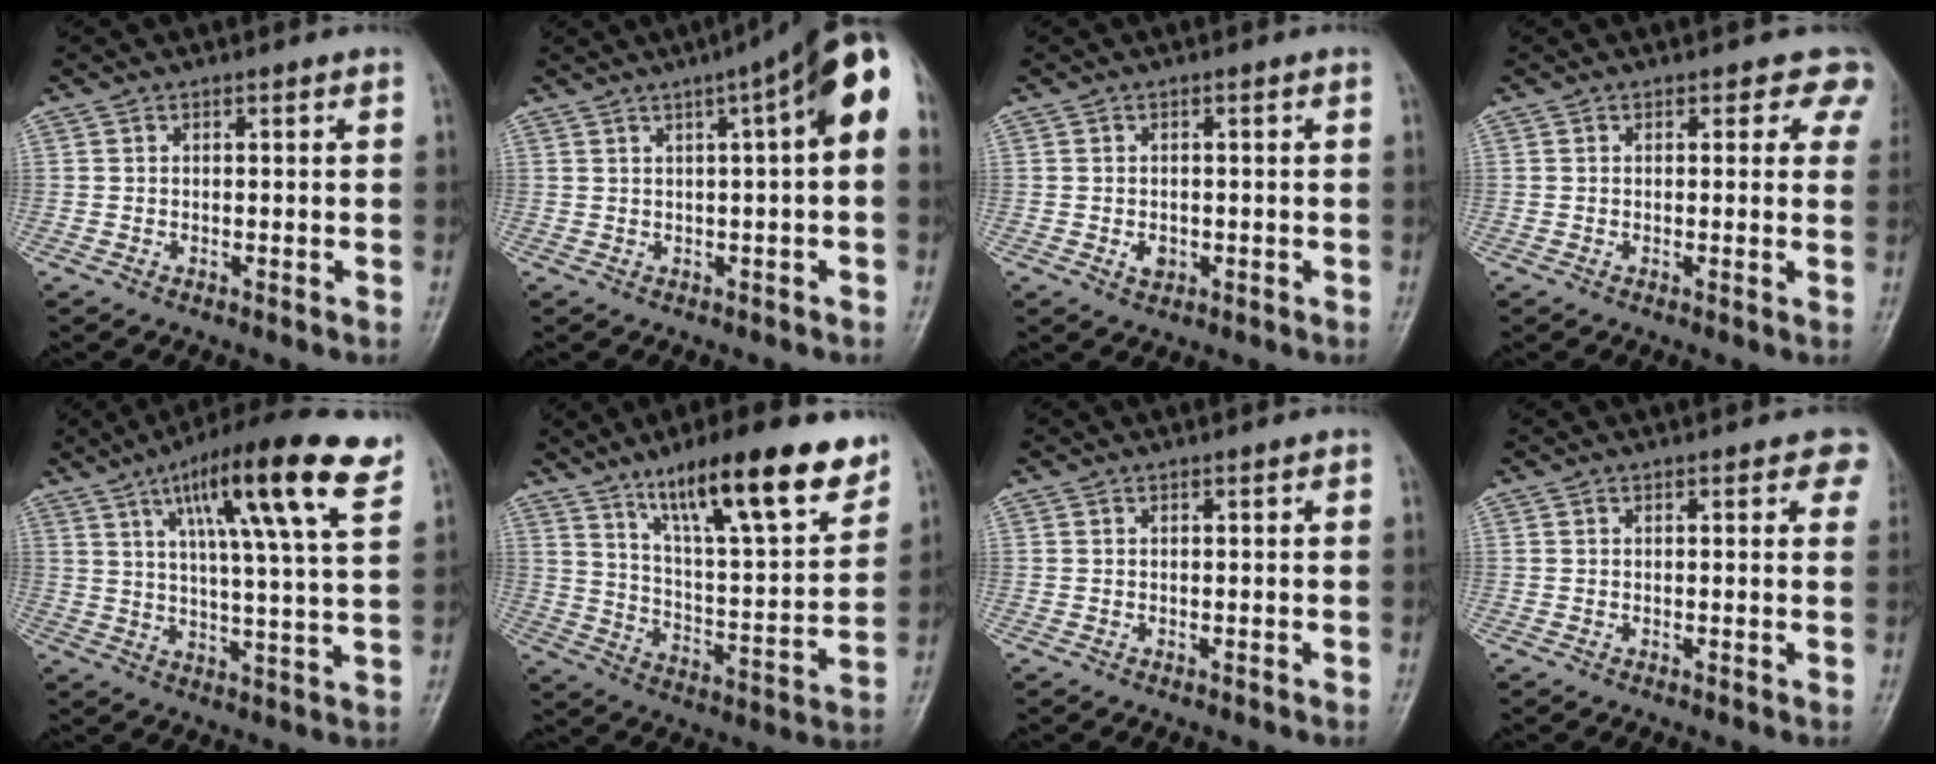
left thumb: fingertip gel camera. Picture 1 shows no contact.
{"total": 12.6, "force": [3.3, 2.5, 11.9], "torque": [-0.153, 0.032, 0.033]}
{"total": 1.9, "force": [-0.6, 1.5, 1.0], "torque": [-0.013, 0.004, -0.007]}
{"total": 4.4, "force": [2.8, 2.8, 1.9], "torque": [0.020, -0.008, 0.010]}
{"total": 18.8, "force": [9.8, 2.7, 15.8], "torque": [-0.231, -0.026, 0.147]}
{"total": 20.8, "force": [13.7, 4.7, 15.0], "torque": [-0.205, -0.057, 0.225]}
{"total": 0.5, "force": [0.1, 0.1, 0.5], "torque": [-0.008, 0.001, 0.000]}
{"total": 3.5, "force": [1.8, 1.7, 2.6], "torque": [-0.004, 0.000, 0.011]}